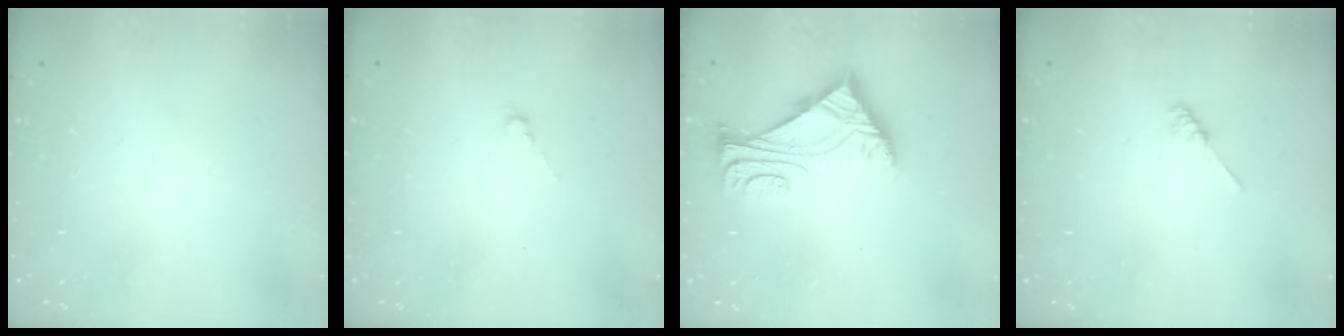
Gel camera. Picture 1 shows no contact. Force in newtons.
{"total": 0.0}
{"total": 5.8, "press": 5.8, "slide": 1.0}
{"total": 1.2, "press": 1.1, "slide": 0.3}